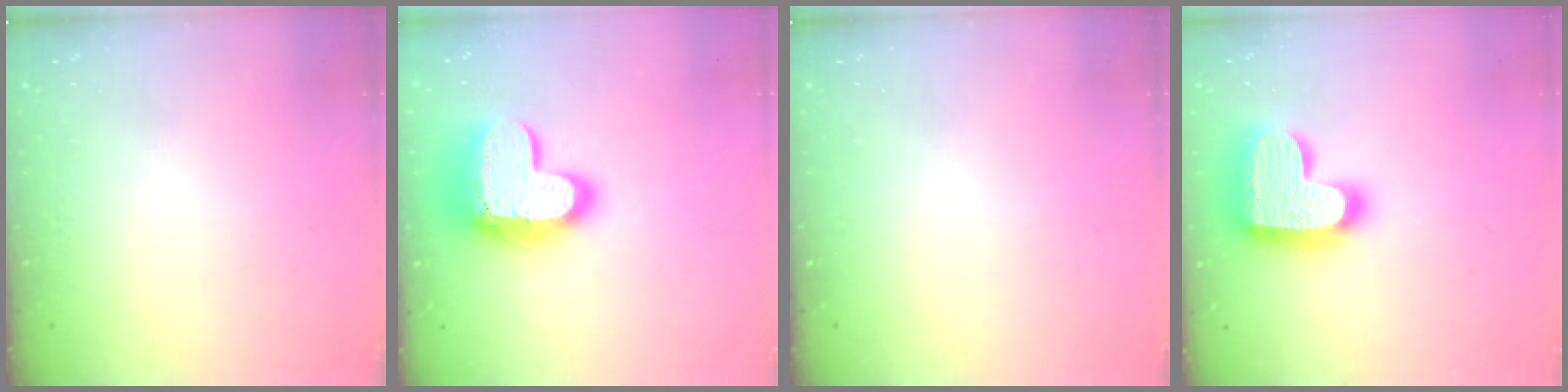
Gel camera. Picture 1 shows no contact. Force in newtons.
{"total": 17.4, "press": 17.3, "slide": 1.3}
{"total": 0.0}
{"total": 20.8, "press": 20.7, "slide": 1.5}